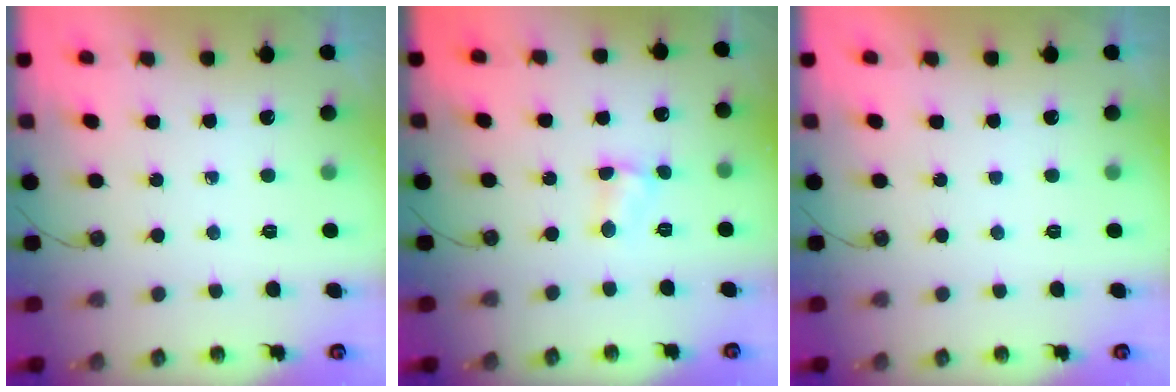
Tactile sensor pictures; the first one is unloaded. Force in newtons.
{"total": 3.4, "press": 3.4, "slide": 0.5}
{"total": 0.0}